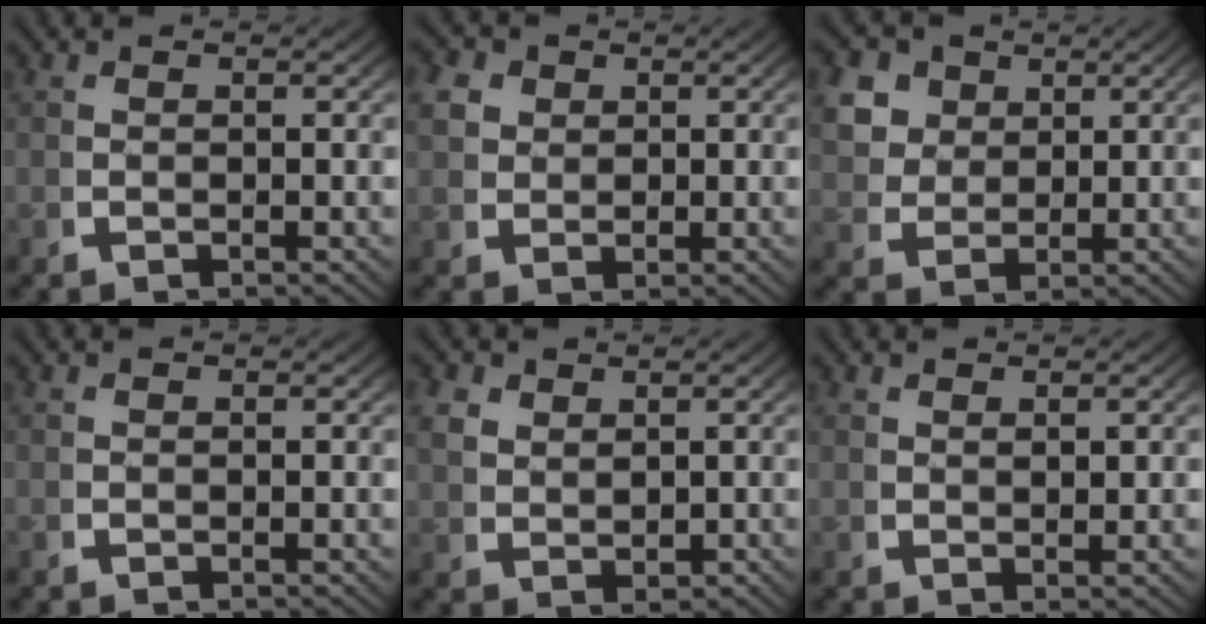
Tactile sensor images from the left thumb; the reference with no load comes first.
{"total": 4.4, "force": [1.6, 3.6, 1.9], "torque": [-0.049, -0.008, 0.032]}
{"total": 7.1, "force": [2.9, 5.5, 3.4], "torque": [-0.080, -0.012, 0.055]}
{"total": 0.0}
{"total": 3.2, "force": [1.2, 2.5, 1.6], "torque": [-0.032, -0.012, 0.038]}
{"total": 0.9, "force": [0.8, -0.1, 0.4], "torque": [-0.004, -0.003, 0.023]}